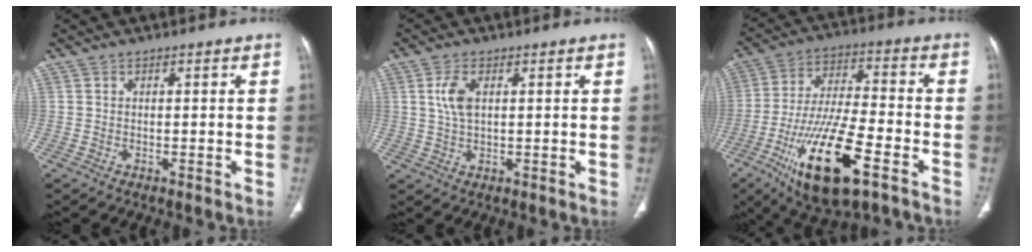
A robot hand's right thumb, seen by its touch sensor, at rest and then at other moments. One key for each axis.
{"total": 4.7, "fx": 1.3, "fy": 2.3, "fz": 3.8, "tx": -0.088, "ty": -0.001, "tz": 0.027}
{"total": 20.3, "fx": -9.1, "fy": 6.8, "fz": 16.8, "tx": -0.319, "ty": 0.026, "tz": -0.150}